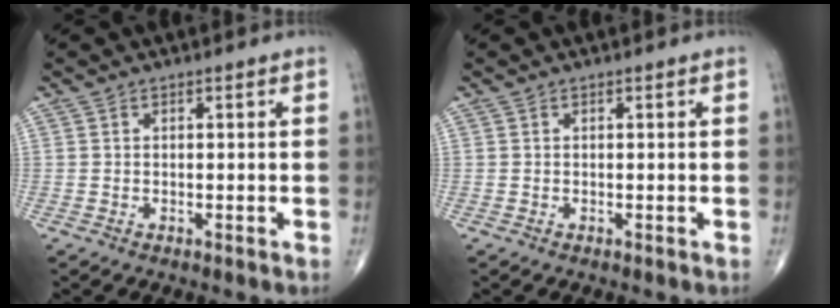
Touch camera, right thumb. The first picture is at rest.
{"total": 0.0}